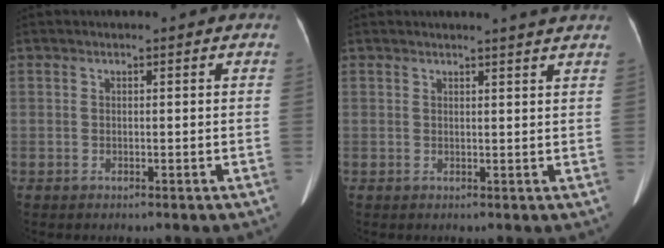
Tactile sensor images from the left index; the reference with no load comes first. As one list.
[{"total": 3.9, "force": [3.6, -0.6, 1.4], "torque": [-0.021, 0.000, 0.034]}]